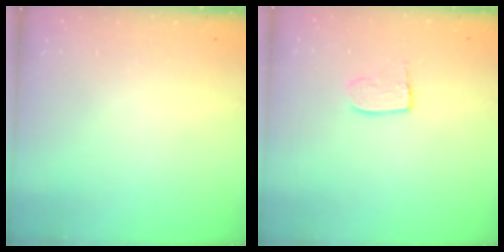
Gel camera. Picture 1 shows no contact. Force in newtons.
{"total": 6.3, "press": 6.3, "slide": 0.3}